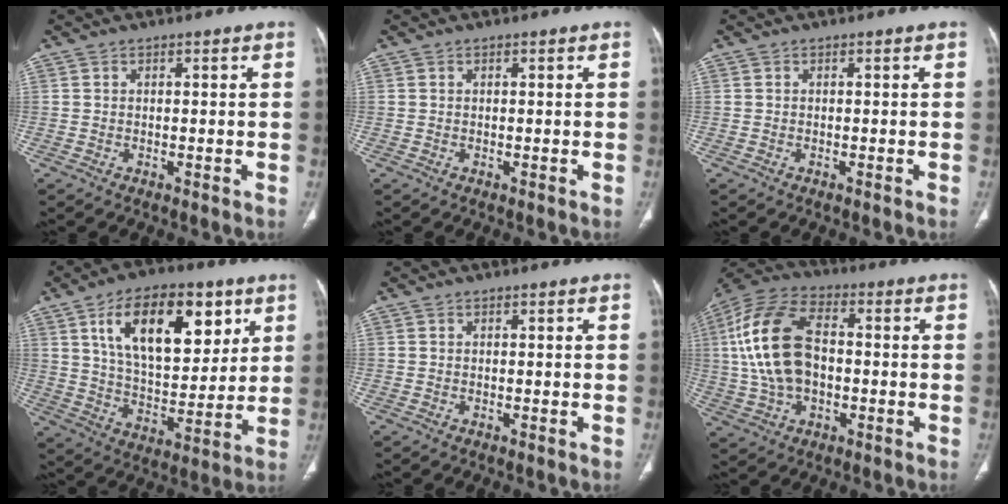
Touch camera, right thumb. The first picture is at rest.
{"total": 0.0}
{"total": 0.0}
{"total": 20.7, "force": [8.8, 10.8, 15.4], "torque": [-0.200, -0.033, 0.152]}
{"total": 0.0}
{"total": 17.4, "force": [0.5, 10.6, 13.8], "torque": [-0.275, 0.026, 0.006]}